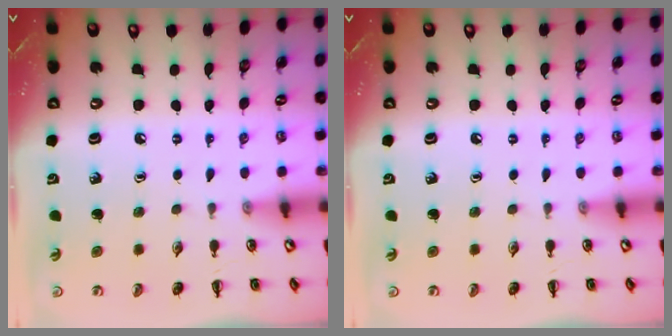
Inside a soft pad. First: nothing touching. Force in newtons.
{"total": 0.0}